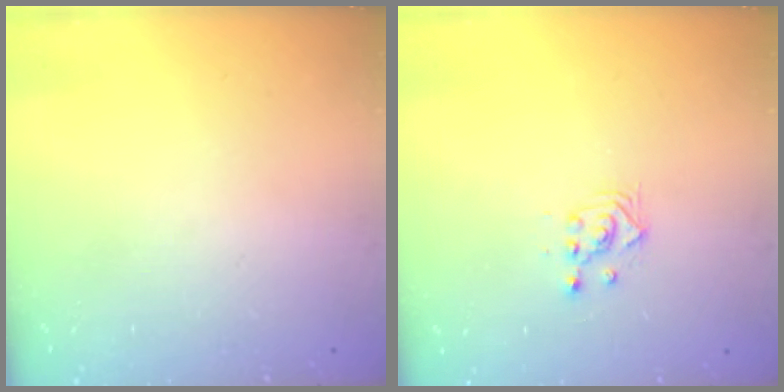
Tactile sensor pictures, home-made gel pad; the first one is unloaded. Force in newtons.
{"total": 2.3, "press": 2.3, "slide": 0.2}